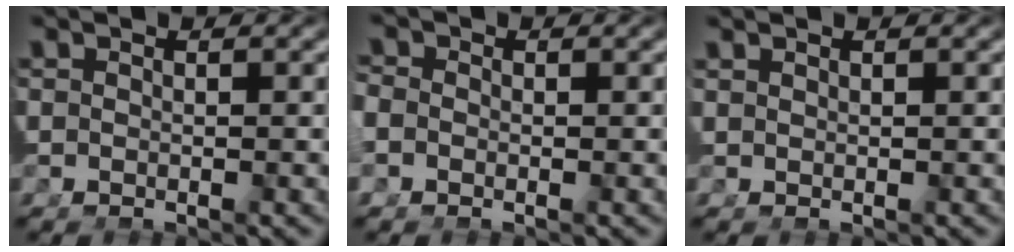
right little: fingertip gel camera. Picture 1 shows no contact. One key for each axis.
{"total": 2.1, "fx": -0.8, "fy": 1.7, "fz": 0.9, "tx": -0.033, "ty": -0.009, "tz": -0.016}
{"total": 0.9, "fx": 0.8, "fy": -0.1, "fz": 0.4, "tx": -0.002, "ty": 0.005, "tz": 0.016}